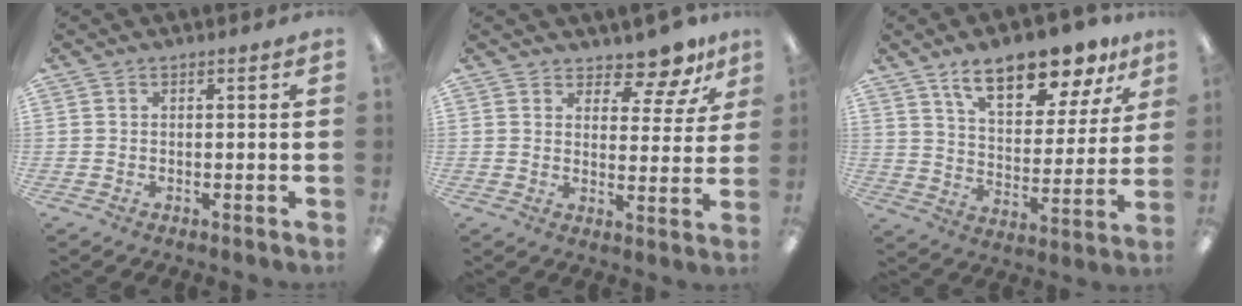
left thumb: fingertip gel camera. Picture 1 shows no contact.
{"total": 8.5, "force": [7.2, 3.2, 3.2], "torque": [-0.043, -0.053, 0.127]}
{"total": 16.5, "force": [12.0, 6.5, 9.2], "torque": [-0.141, -0.064, 0.204]}